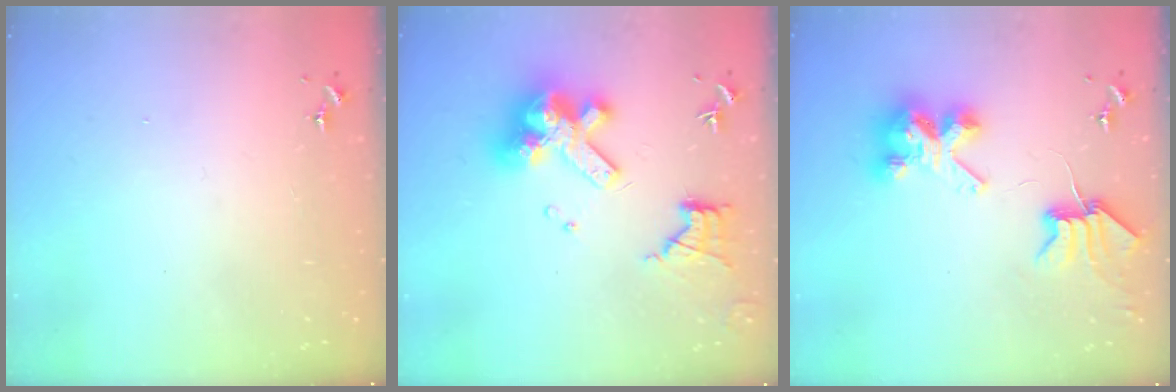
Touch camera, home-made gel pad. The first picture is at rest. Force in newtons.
{"total": 16.4, "press": 16.4, "slide": 1.4}
{"total": 8.5, "press": 8.4, "slide": 1.1}